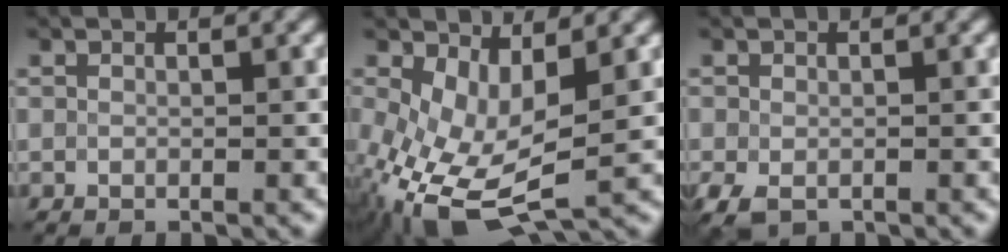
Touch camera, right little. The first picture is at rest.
{"total": 8.2, "force": [-1.8, 4.3, 6.7], "torque": [-0.161, -0.020, -0.022]}
{"total": 2.5, "force": [-1.2, 1.6, 1.5], "torque": [-0.039, -0.013, -0.022]}